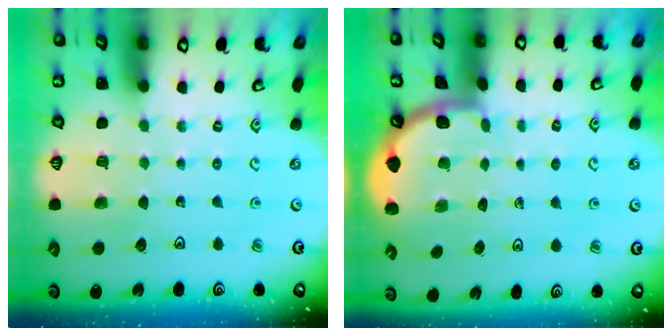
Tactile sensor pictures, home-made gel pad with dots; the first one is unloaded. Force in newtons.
{"total": 1.8, "press": 1.8, "slide": 0.1}